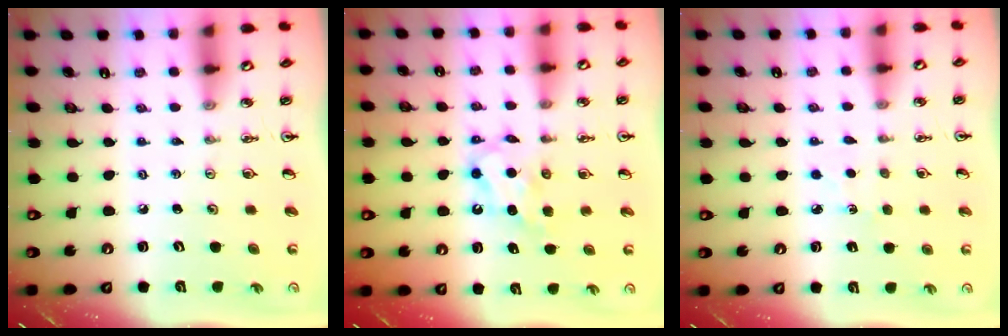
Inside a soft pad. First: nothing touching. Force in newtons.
{"total": 6.4, "press": 6.4, "slide": 0.3}
{"total": 2.9, "press": 2.9, "slide": 0.3}